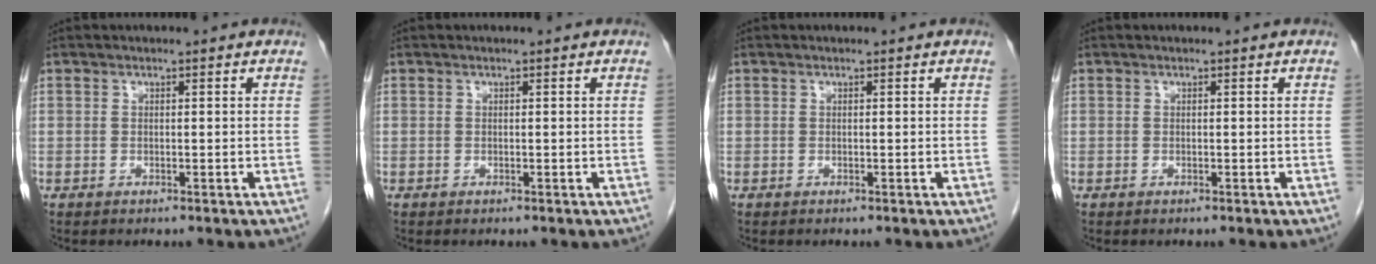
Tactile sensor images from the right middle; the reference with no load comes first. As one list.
[{"total": 0.0}, {"total": 0.0}, {"total": 0.0}]